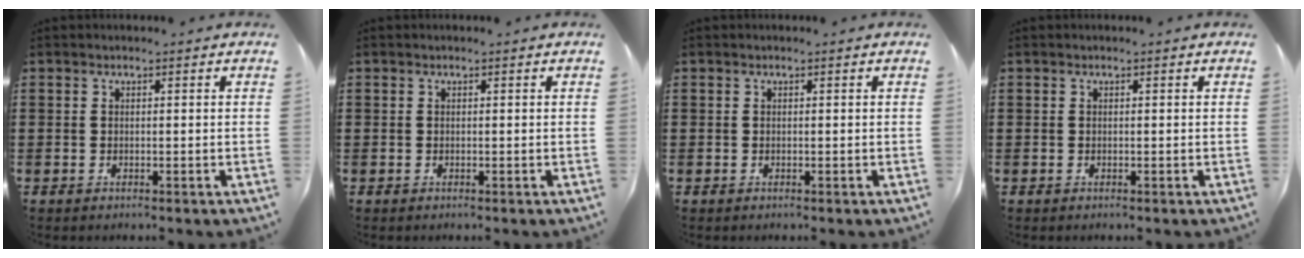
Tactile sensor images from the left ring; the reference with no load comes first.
{"total": 0.0}
{"total": 0.0}
{"total": 0.0}